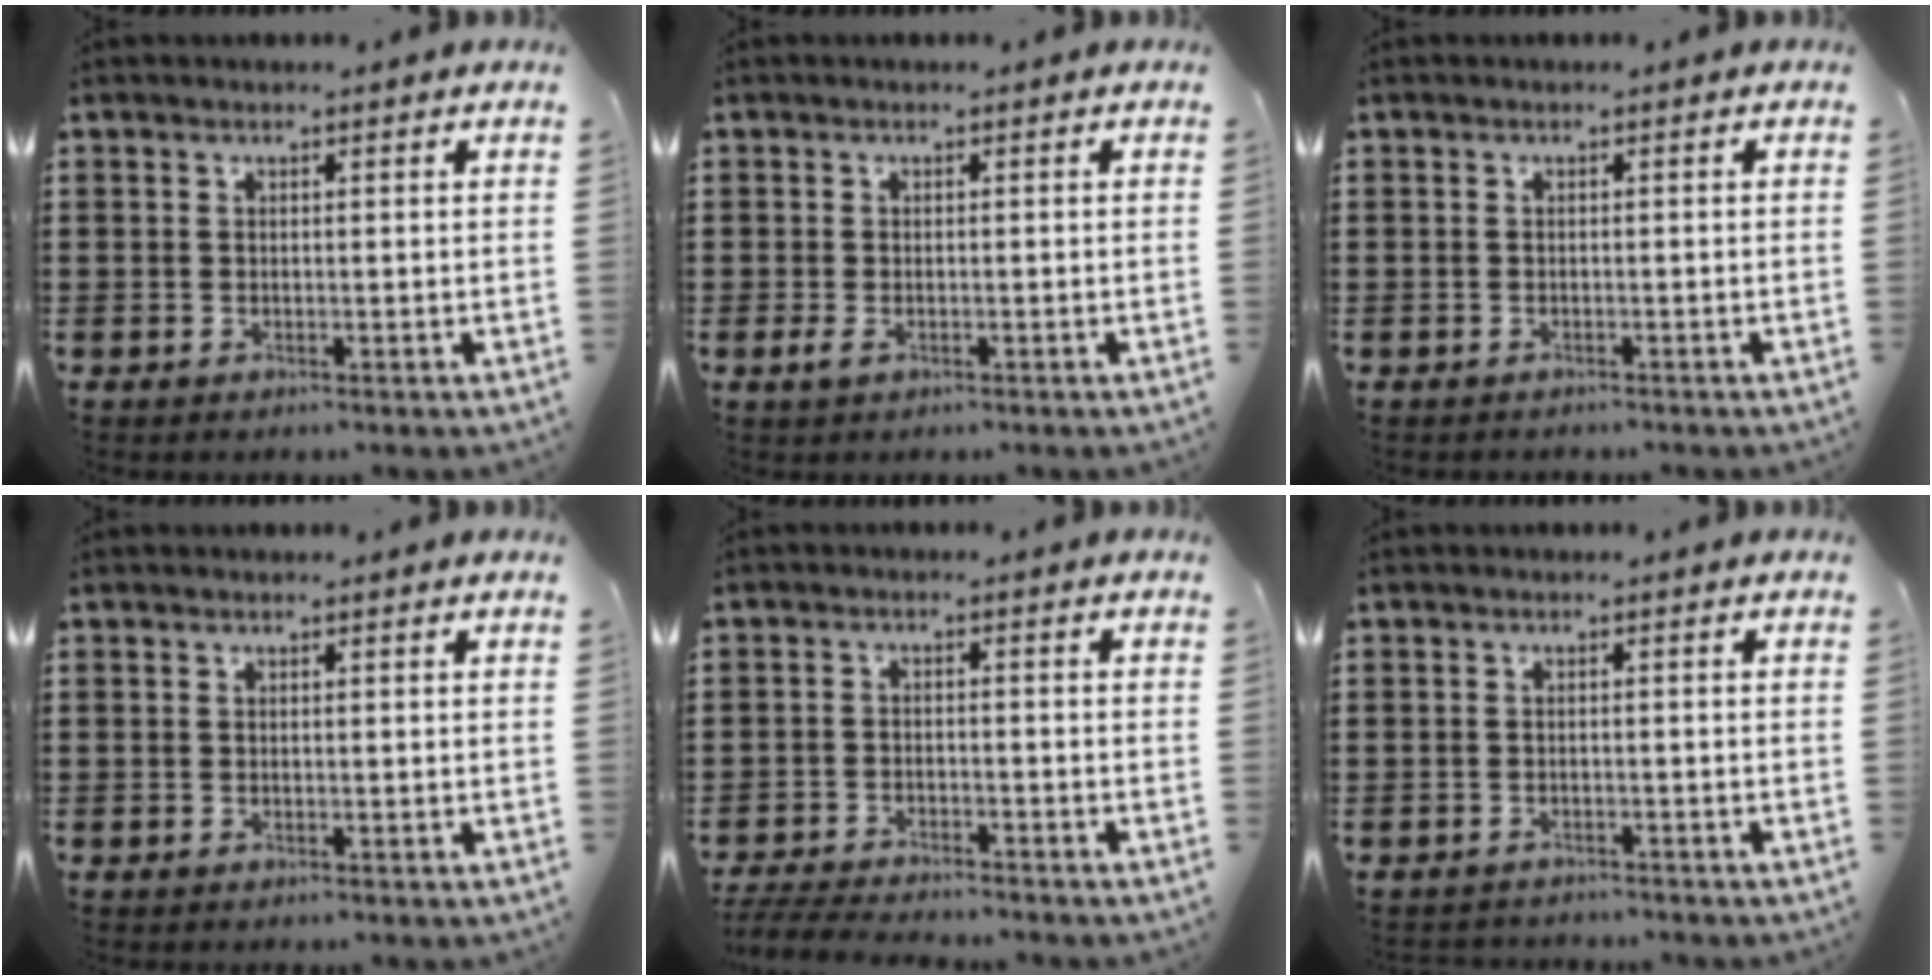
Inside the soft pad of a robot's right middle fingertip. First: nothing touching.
{"total": 1.5, "force": [-0.5, 0.9, 1.1], "torque": [-0.028, -0.003, -0.012]}
{"total": 0.8, "force": [-0.6, 0.4, -0.2], "torque": [0.004, 0.005, -0.016]}
{"total": 0.0}
{"total": 4.1, "force": [-4.1, 0.5, 0.6], "torque": [-0.024, -0.002, -0.088]}
{"total": 1.3, "force": [-1.3, 0.3, -0.1], "torque": [-0.002, 0.002, -0.029]}